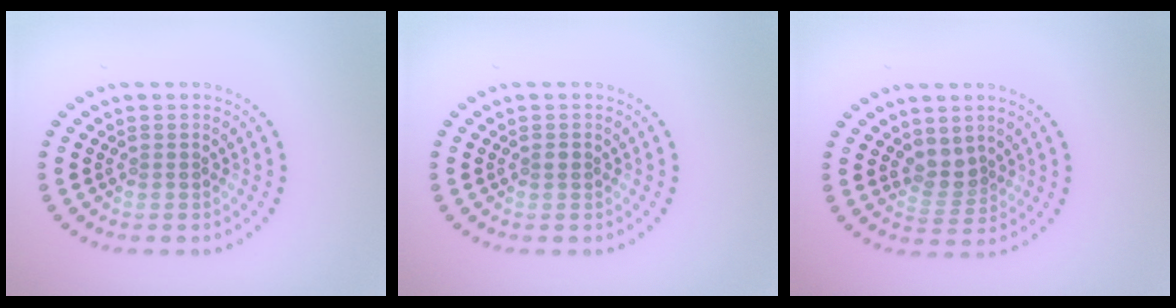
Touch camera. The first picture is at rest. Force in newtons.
{"total": 0.6, "press": 0.6, "slide": 0.1}
{"total": 2.2, "press": 1.7, "slide": 1.3}